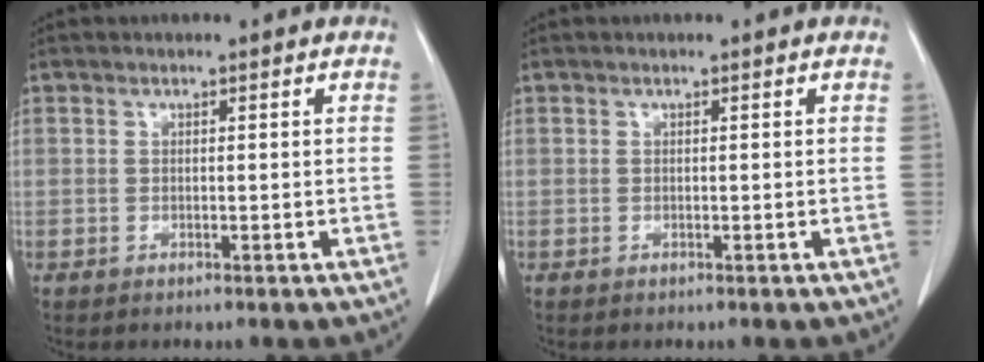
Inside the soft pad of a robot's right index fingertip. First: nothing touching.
{"total": 0.0}